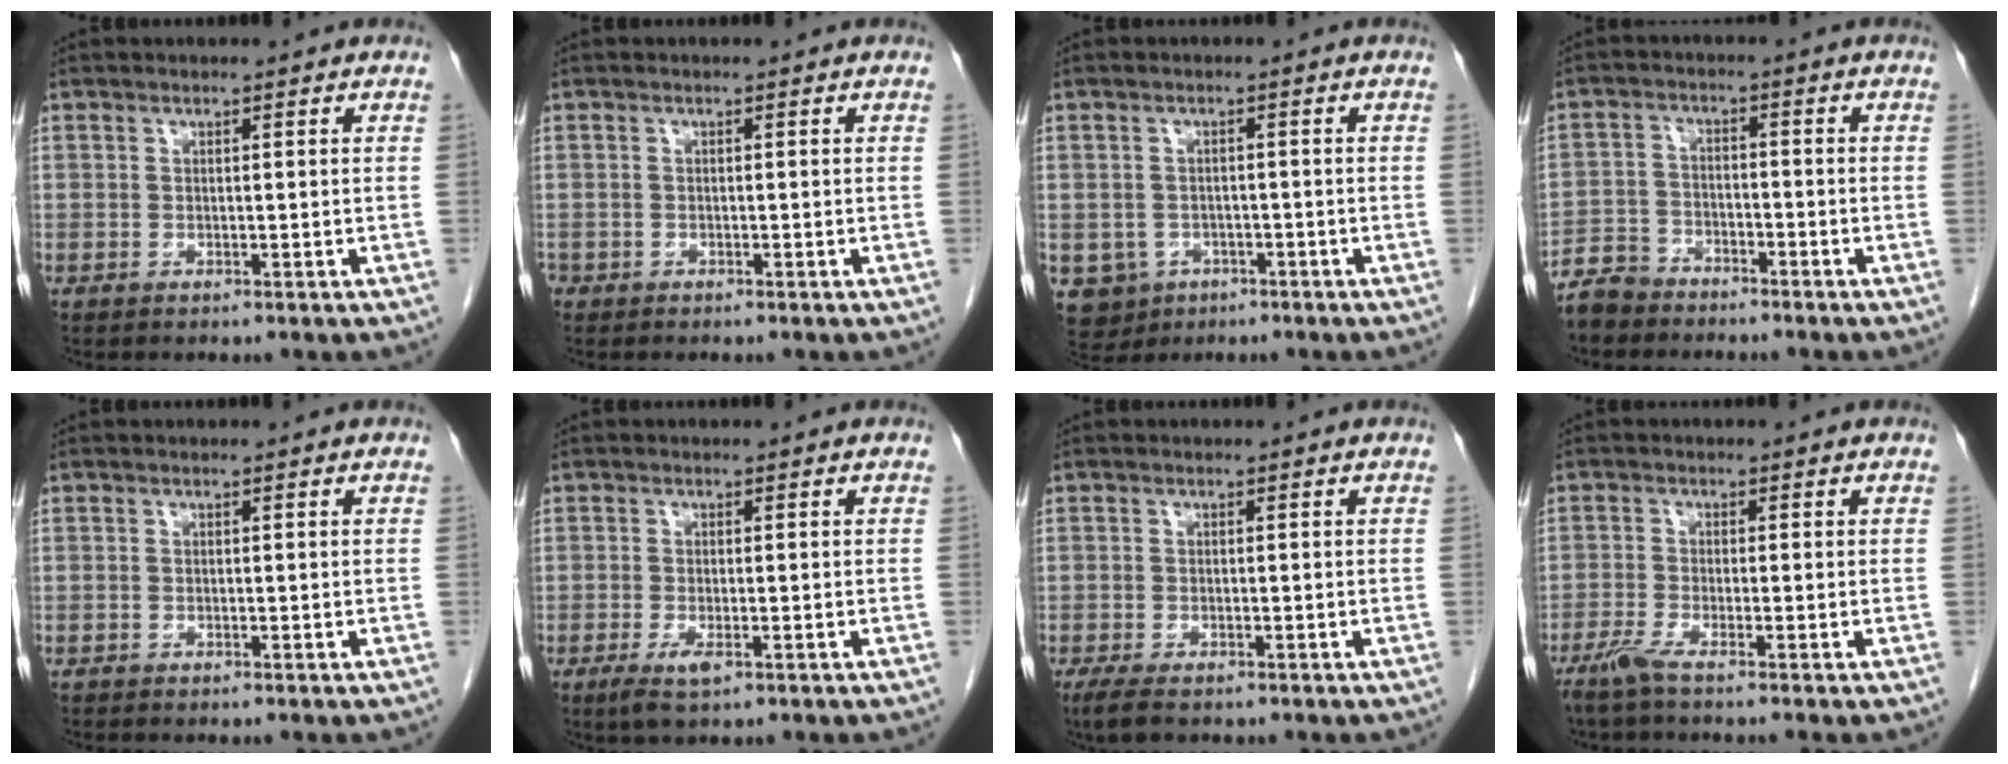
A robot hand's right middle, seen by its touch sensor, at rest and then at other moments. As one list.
[{"total": 0.6, "force": [-0.3, 0.5, 0.1], "torque": [-0.008, 0.003, -0.006]}, {"total": 5.4, "force": [-2.4, 4.8, 0.9], "torque": [-0.020, 0.005, -0.030]}, {"total": 4.8, "force": [-4.3, 2.0, 0.4], "torque": [-0.013, -0.005, -0.089]}, {"total": 0.0}, {"total": 3.0, "force": [-1.5, 0.8, 2.5], "torque": [-0.051, -0.006, -0.024]}, {"total": 3.3, "force": [-2.3, 0.9, 2.1], "torque": [-0.045, -0.010, -0.037]}, {"total": 3.1, "force": [-2.4, -0.5, 1.9], "torque": [-0.048, -0.007, -0.055]}]